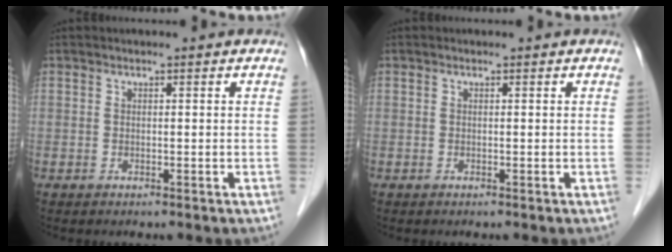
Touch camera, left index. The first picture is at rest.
{"total": 0.0}